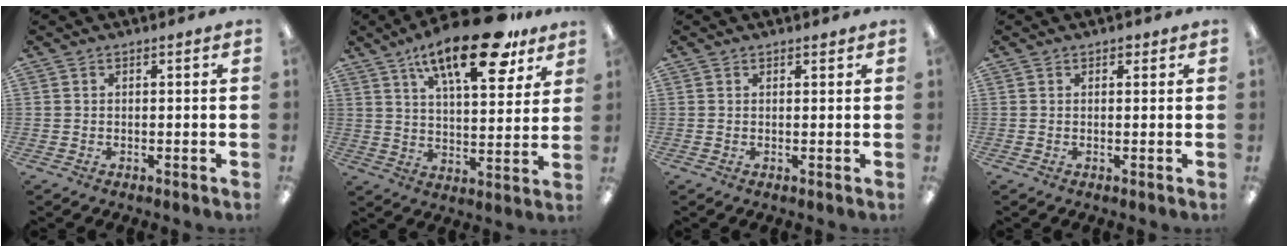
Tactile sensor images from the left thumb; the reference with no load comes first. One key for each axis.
{"total": 20.4, "fx": 12.7, "fy": 7.2, "fz": 14.2, "tx": -0.216, "ty": -0.063, "tz": 0.202}
{"total": 0.7, "fx": 0.6, "fy": 0.3, "fz": 0.2, "tx": 0.004, "ty": -0.003, "tz": 0.009}
{"total": 1.2, "fx": 0.7, "fy": 0.7, "fz": 0.5, "tx": -0.003, "ty": 0.000, "tz": 0.011}